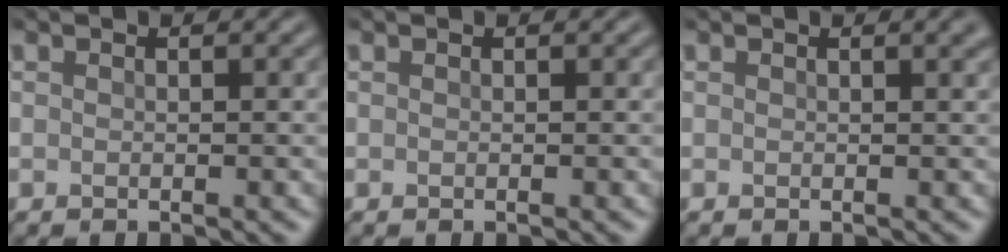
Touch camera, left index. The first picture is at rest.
{"total": 0.0}
{"total": 1.4, "force": [0.7, 0.5, 1.1], "torque": [-0.005, 0.006, 0.009]}